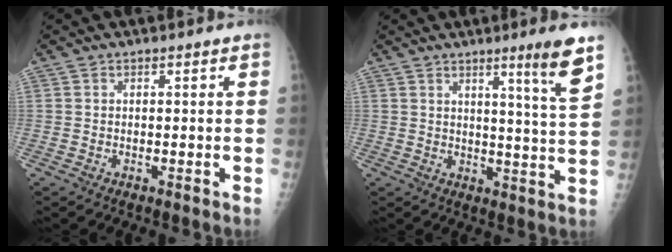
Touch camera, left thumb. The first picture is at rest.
{"total": 8.6, "force": [5.1, -0.7, 6.9], "torque": [-0.095, -0.041, 0.074]}